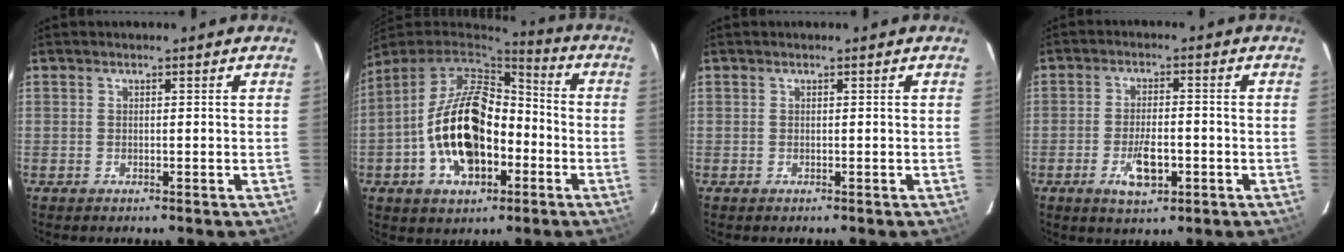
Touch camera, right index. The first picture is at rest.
{"total": 17.9, "force": [-4.7, 10.3, 13.9], "torque": [-0.281, 0.008, -0.076]}
{"total": 0.0}
{"total": 6.8, "force": [-2.6, 2.7, 5.7], "torque": [-0.112, -0.007, -0.041]}